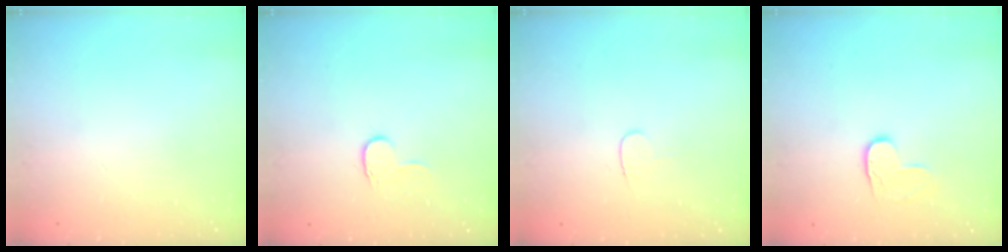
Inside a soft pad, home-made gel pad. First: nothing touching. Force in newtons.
{"total": 5.8, "press": 5.8, "slide": 0.5}
{"total": 3.7, "press": 3.7, "slide": 0.4}
{"total": 4.7, "press": 4.7, "slide": 0.2}